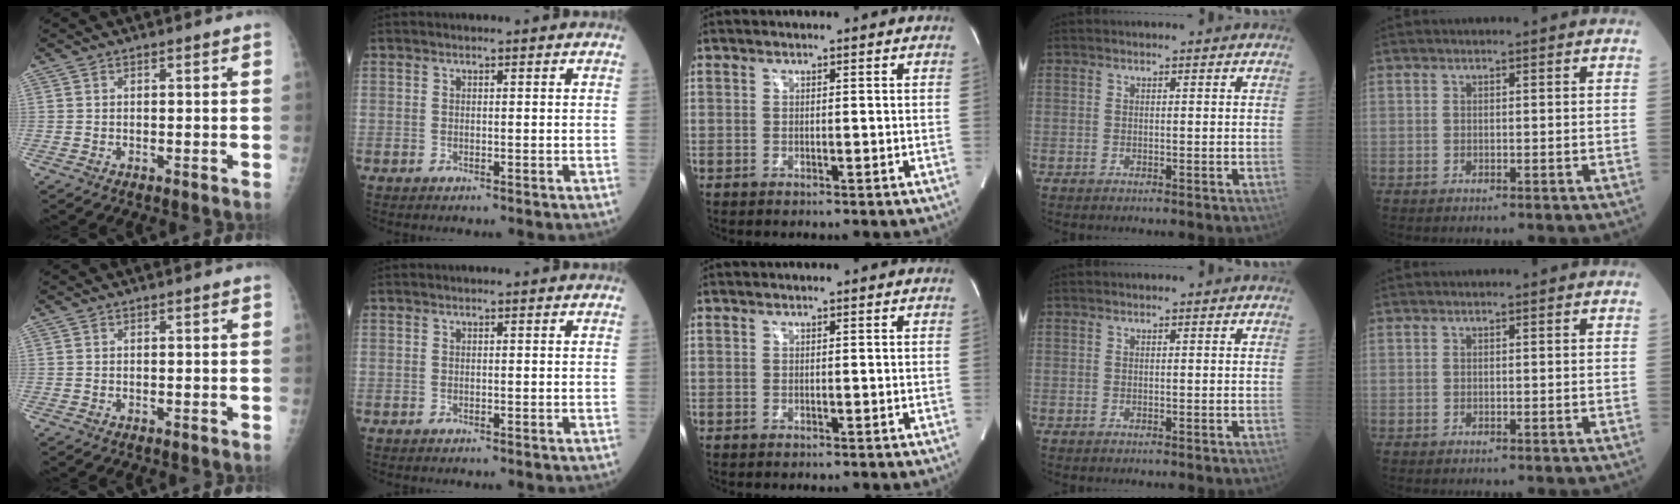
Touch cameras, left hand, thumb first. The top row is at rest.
{}